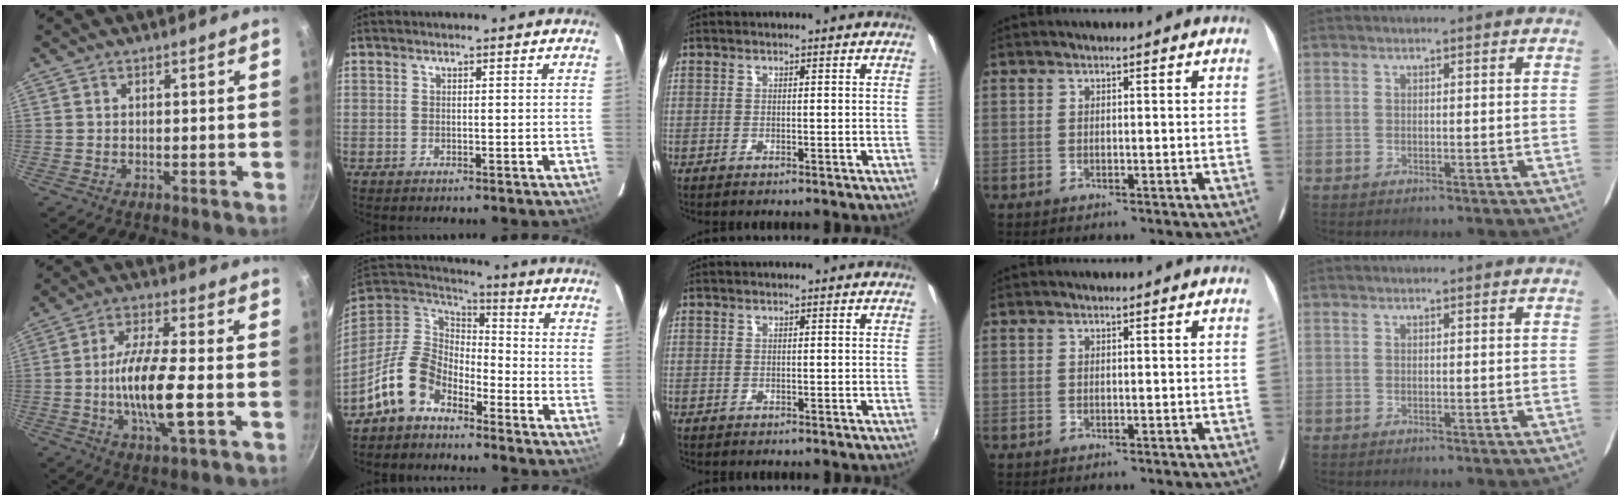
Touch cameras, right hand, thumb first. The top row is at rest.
{"thumb": {"total": 13.0, "force": [-2.4, 3.3, 12.3], "torque": [-0.229, 0.012, -0.051]}, "index": {"total": 12.2, "force": [-7.4, 7.5, 6.2], "torque": [-0.142, 0.022, -0.144]}}